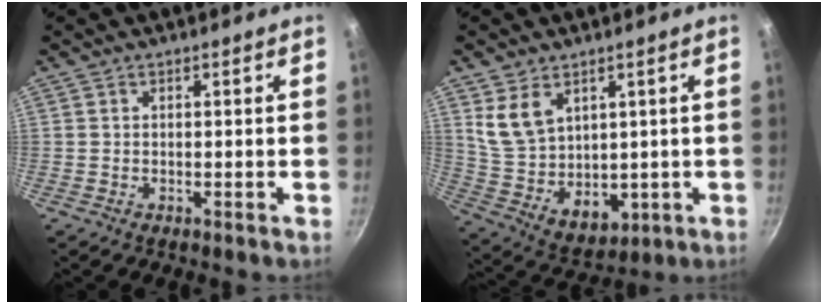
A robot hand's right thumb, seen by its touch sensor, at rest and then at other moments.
{"total": 12.2, "force": [4.4, 8.7, 7.4], "torque": [-0.102, -0.038, 0.109]}